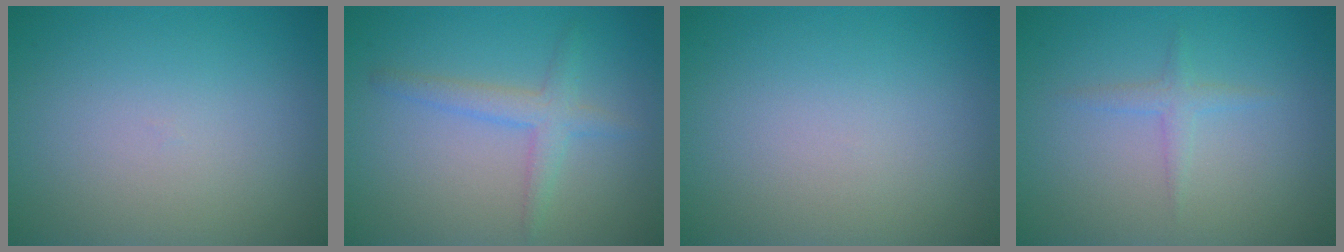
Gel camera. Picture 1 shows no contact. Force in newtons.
{"total": 2.4, "press": 2.4, "slide": 0.2}
{"total": 0.0}
{"total": 1.2, "press": 1.2, "slide": 0.0}